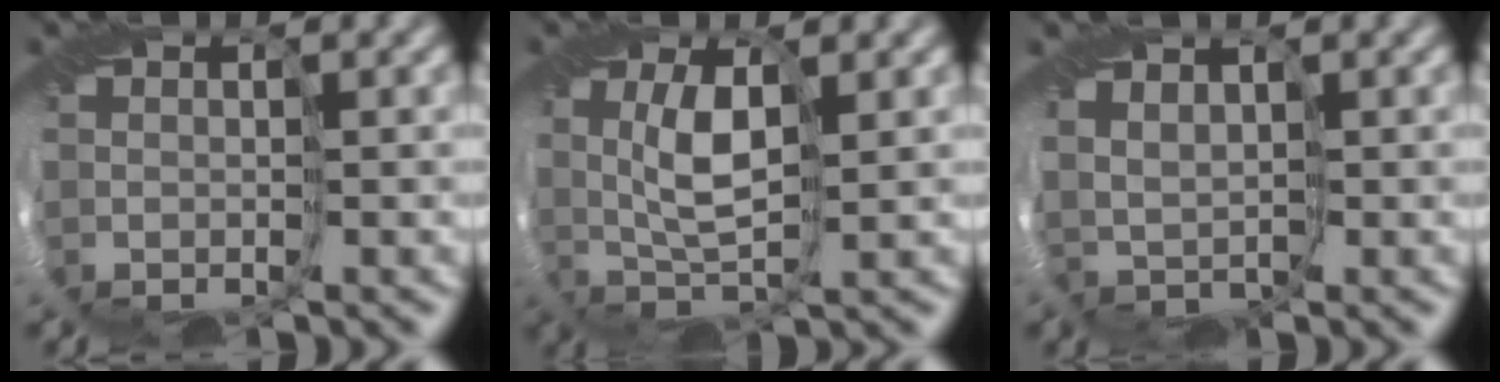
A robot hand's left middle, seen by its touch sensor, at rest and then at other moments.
{"total": 4.2, "force": [0.3, 1.9, 3.7], "torque": [-0.091, 0.003, 0.007]}
{"total": 2.3, "force": [1.1, 1.4, 1.5], "torque": [-0.034, 0.001, 0.020]}